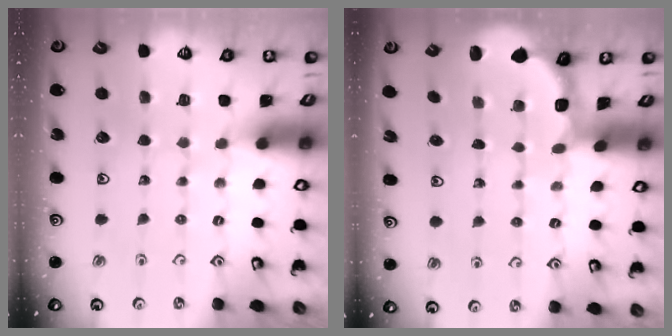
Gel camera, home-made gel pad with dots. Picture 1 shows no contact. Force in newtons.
{"total": 1.8, "press": 1.6, "slide": 0.7}